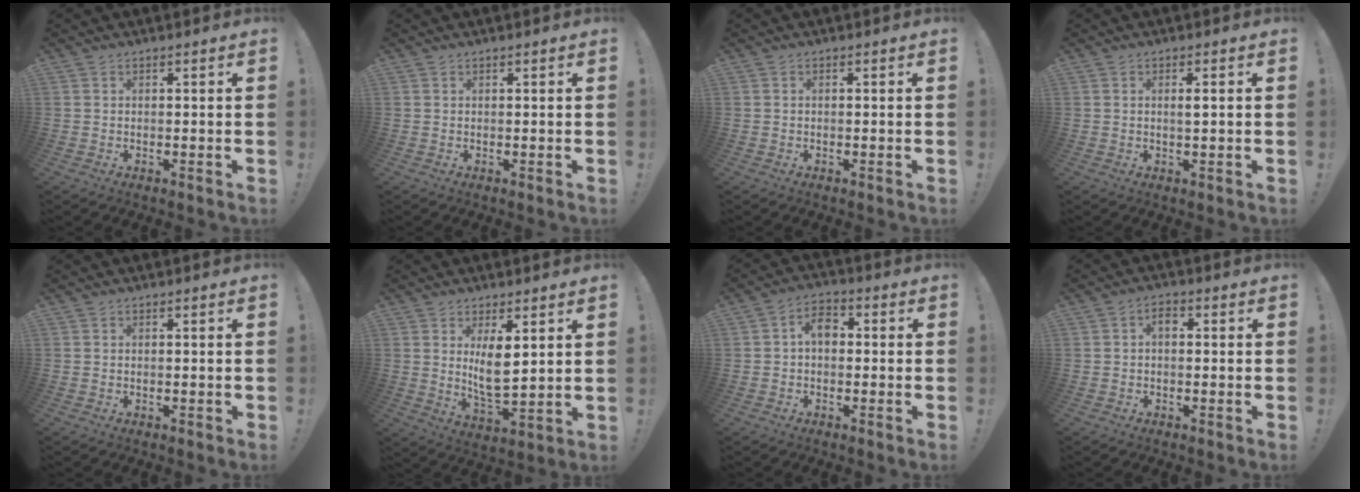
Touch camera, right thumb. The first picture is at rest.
{"total": 0.0}
{"total": 0.0}
{"total": 1.6, "force": [0.5, 0.1, 1.5], "torque": [-0.014, -0.006, 0.004]}
{"total": 0.0}
{"total": 8.9, "force": [2.9, 3.9, 7.5], "torque": [-0.141, -0.022, 0.051]}
{"total": 5.8, "force": [0.2, 3.8, 4.4], "torque": [-0.078, 0.012, 0.005]}
{"total": 2.7, "force": [-0.2, 1.6, 2.2], "torque": [-0.035, 0.008, -0.006]}